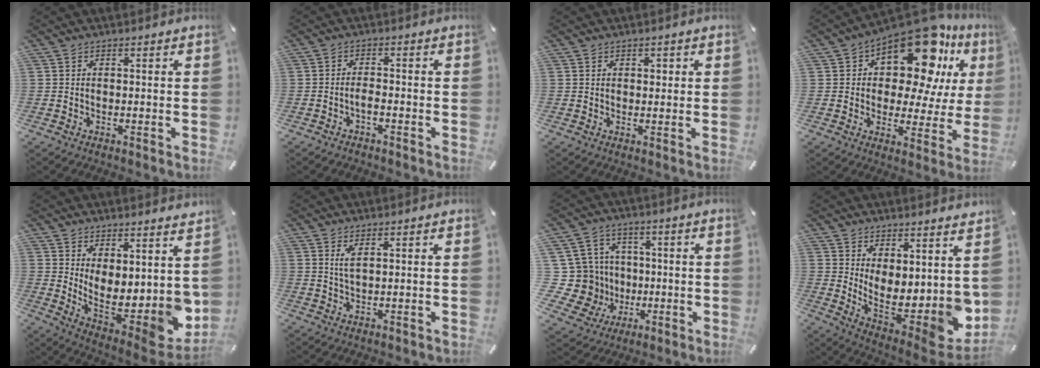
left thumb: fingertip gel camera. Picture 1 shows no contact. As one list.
[{"total": 2.4, "force": [-1.5, 0.8, 1.6], "torque": [-0.030, 0.006, -0.027]}, {"total": 1.2, "force": [0.4, 1.0, 0.5], "torque": [-0.003, 0.001, 0.004]}, {"total": 18.0, "force": [10.7, 8.2, 11.9], "torque": [-0.182, -0.081, 0.181]}, {"total": 8.8, "force": [1.4, 4.9, 7.2], "torque": [-0.067, -0.059, 0.040]}, {"total": 2.5, "force": [1.3, 0.5, 2.1], "torque": [-0.044, 0.002, 0.022]}, {"total": 16.2, "force": [-0.6, 15.0, 6.1], "torque": [-0.148, -0.004, -0.001]}, {"total": 9.2, "force": [1.3, 5.4, 7.4], "torque": [-0.071, -0.058, 0.040]}]